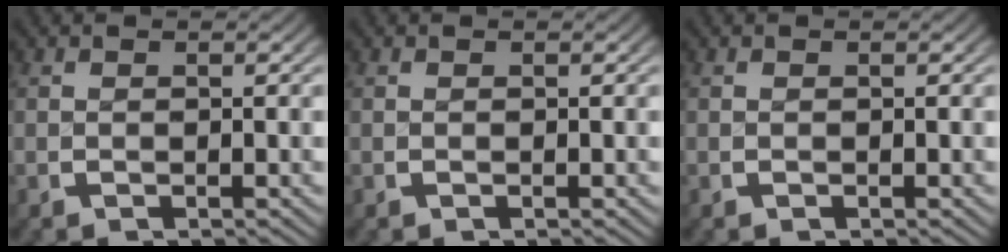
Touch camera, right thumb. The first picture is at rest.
{"total": 0.0}
{"total": 0.0}